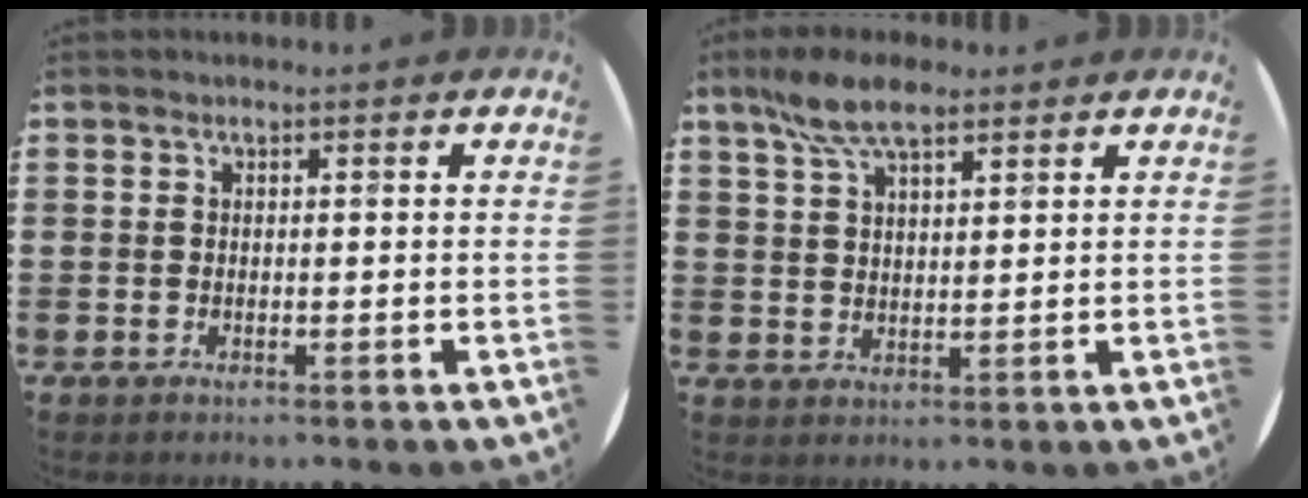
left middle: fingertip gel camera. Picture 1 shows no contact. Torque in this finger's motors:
{"motor_torque": [1.10, -1.03, 0.35, 0.06]}